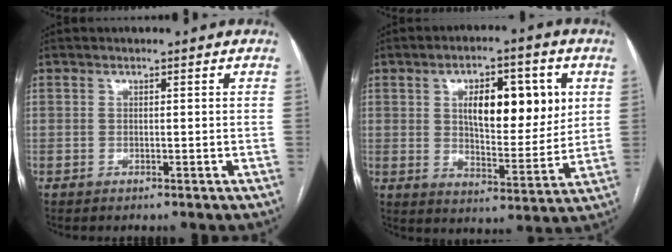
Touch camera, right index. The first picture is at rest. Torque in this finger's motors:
{"motor_torque": [0.99, 0.58, 0.31, 0.13]}